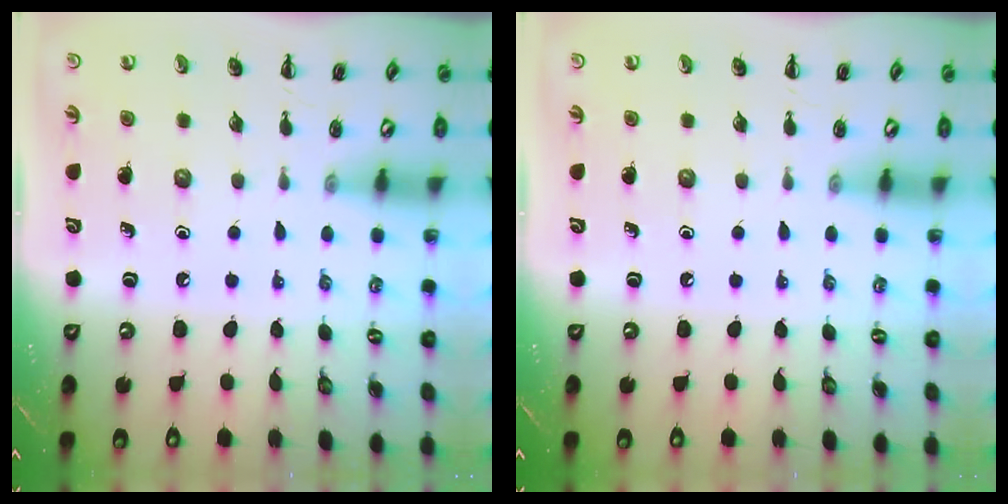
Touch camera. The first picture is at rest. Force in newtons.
{"total": 0.0}